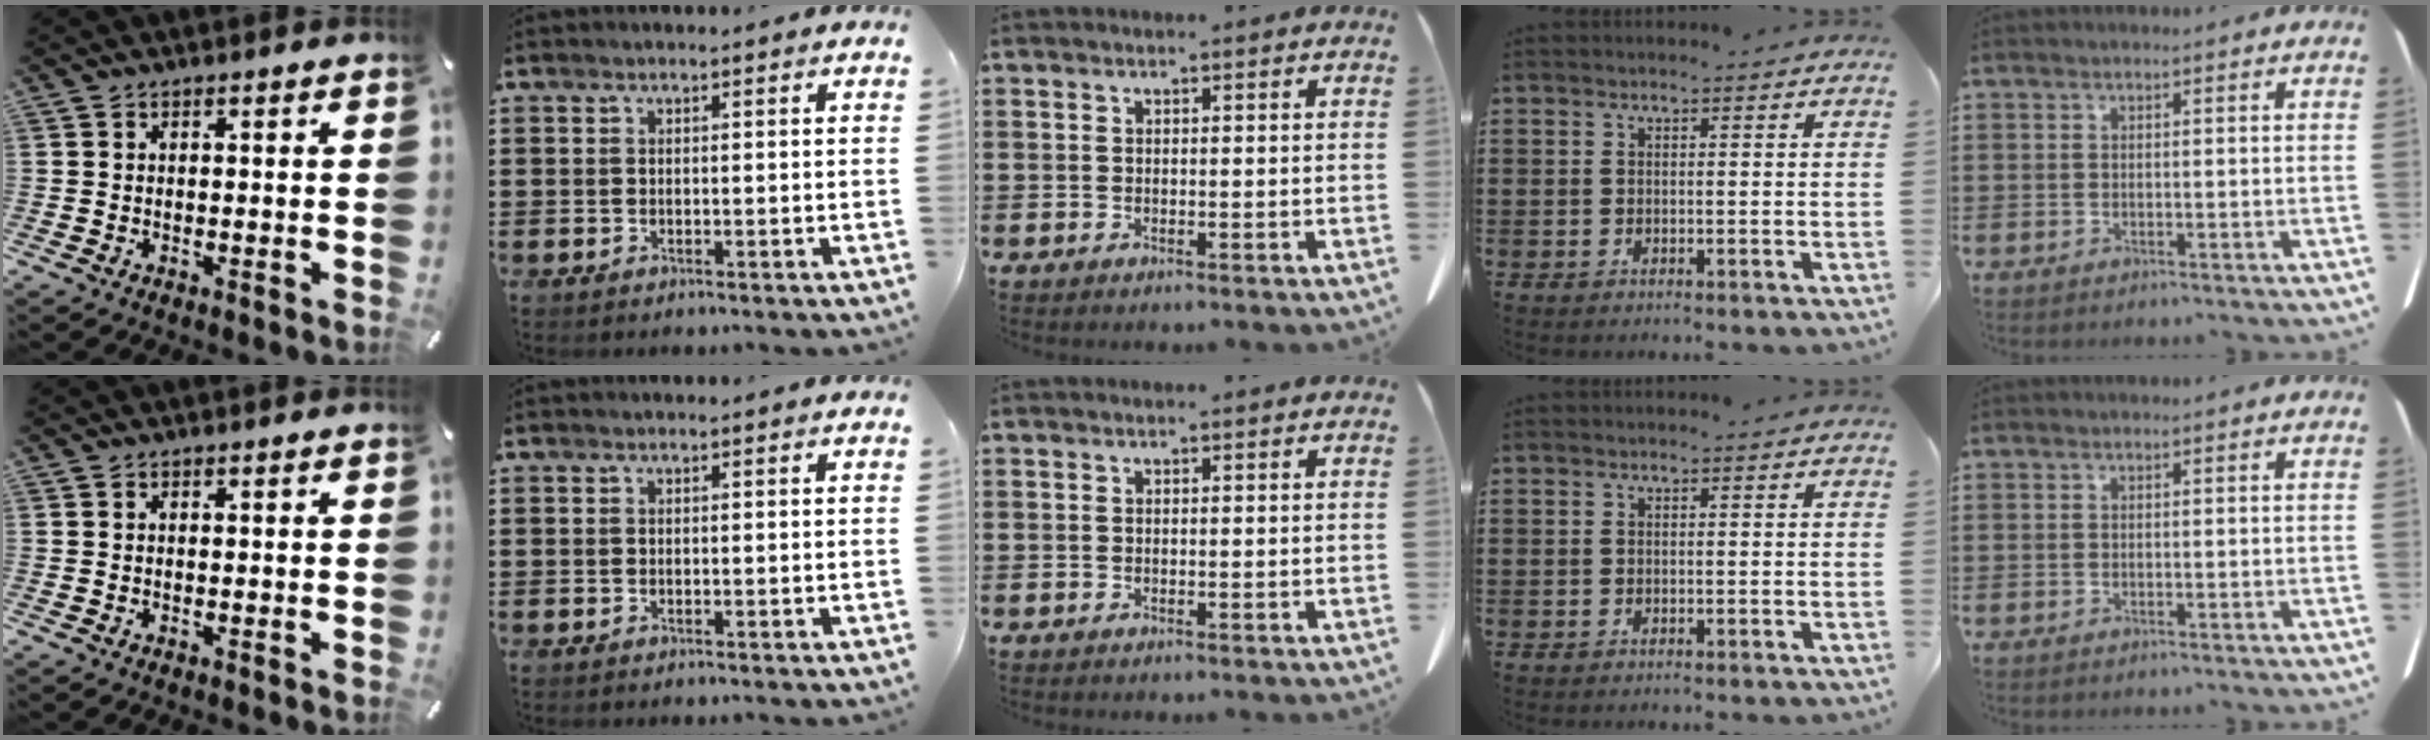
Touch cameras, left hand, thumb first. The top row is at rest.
{}